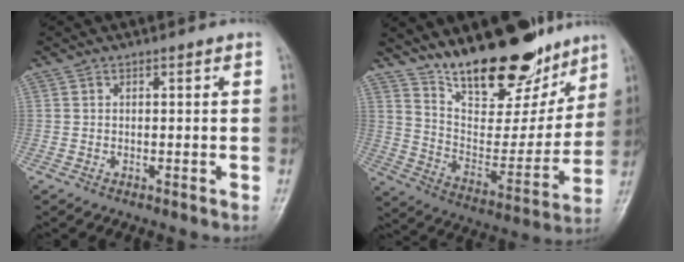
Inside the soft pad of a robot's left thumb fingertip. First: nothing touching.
{"total": 21.5, "force": [16.1, 8.8, 11.4], "torque": [-0.131, -0.094, 0.263]}